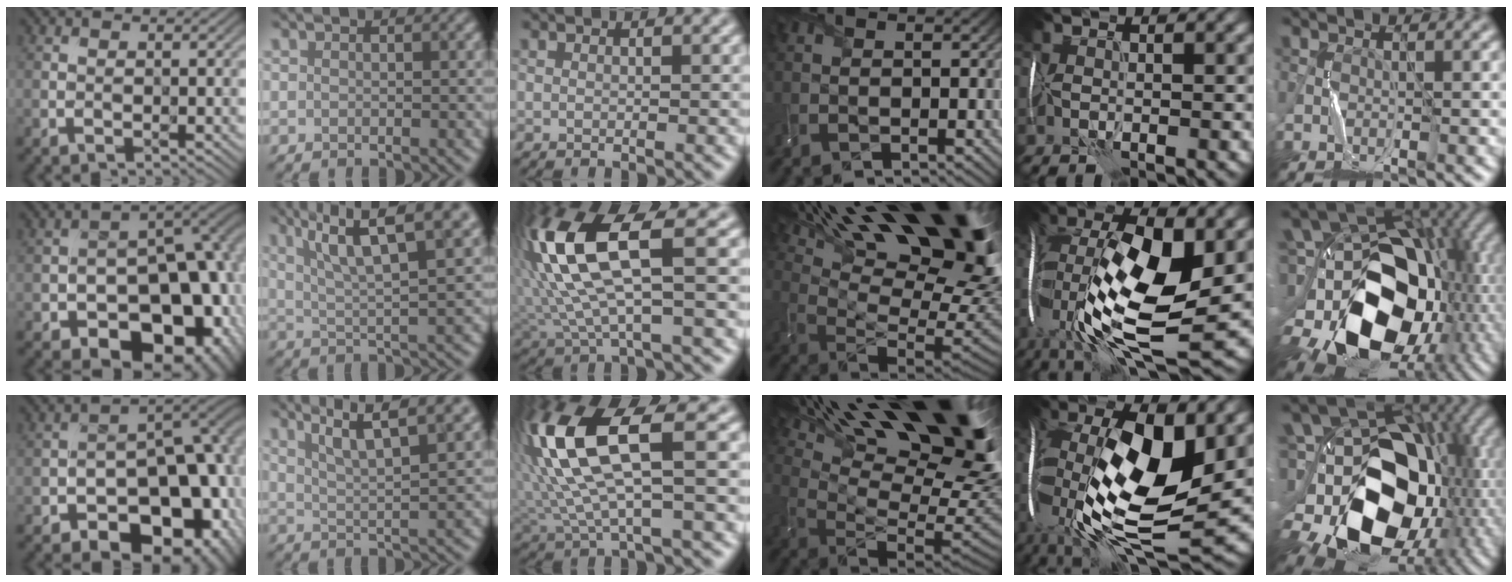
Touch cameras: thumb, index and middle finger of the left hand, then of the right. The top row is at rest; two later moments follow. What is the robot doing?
{"motion": "wrap", "object": "ribbon"}